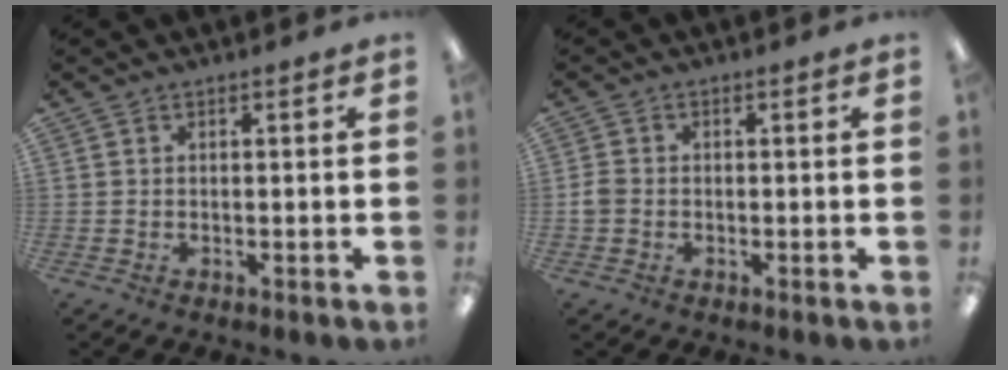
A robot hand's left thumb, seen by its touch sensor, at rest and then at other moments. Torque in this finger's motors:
{"motor_torque": [-0.27, 0.27, -0.26, 0.10, 0.00]}